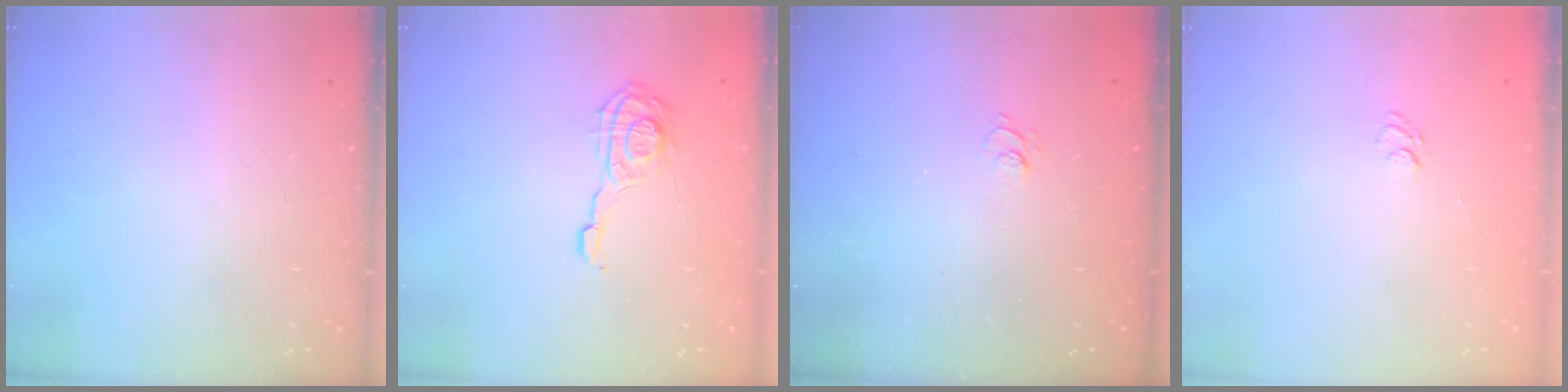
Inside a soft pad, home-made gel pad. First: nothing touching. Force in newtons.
{"total": 10.3, "press": 10.3, "slide": 0.8}
{"total": 2.8, "press": 2.5, "slide": 1.3}
{"total": 4.3, "press": 4.1, "slide": 1.3}